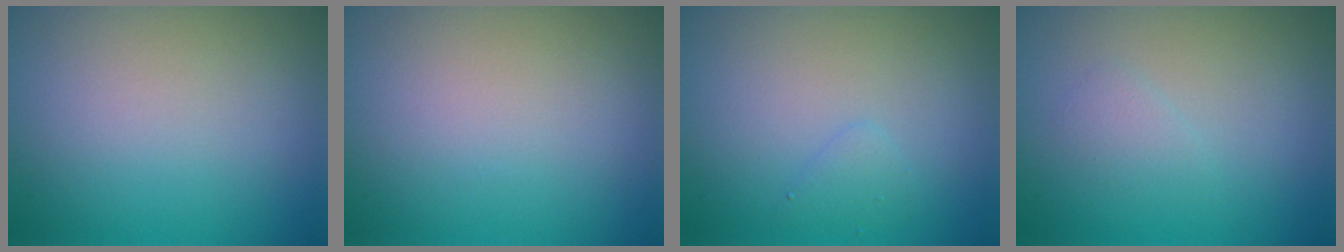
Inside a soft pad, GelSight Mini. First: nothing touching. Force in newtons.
{"total": 0.0}
{"total": 1.0, "press": 1.0, "slide": 0.1}
{"total": 1.1, "press": 1.1, "slide": 0.1}